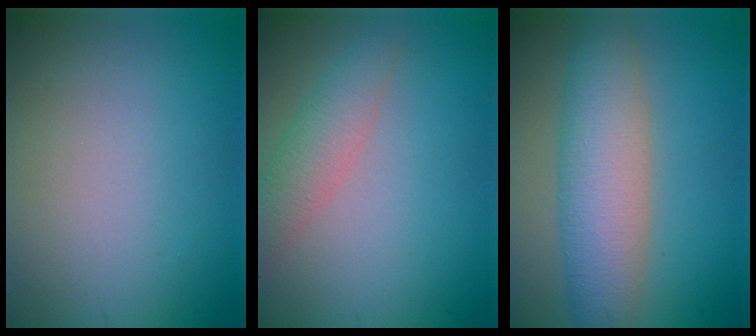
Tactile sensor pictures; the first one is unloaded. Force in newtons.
{"total": 3.0, "press": 3.0, "slide": 0.1}
{"total": 7.1, "press": 7.0, "slide": 0.4}